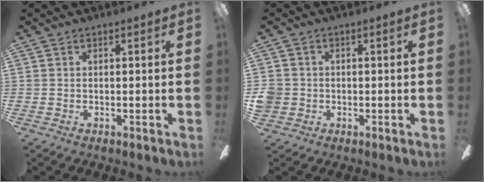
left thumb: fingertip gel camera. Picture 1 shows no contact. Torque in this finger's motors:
{"motor_torque": [-0.01, 0.02, 0.01, -0.04, 0.00]}